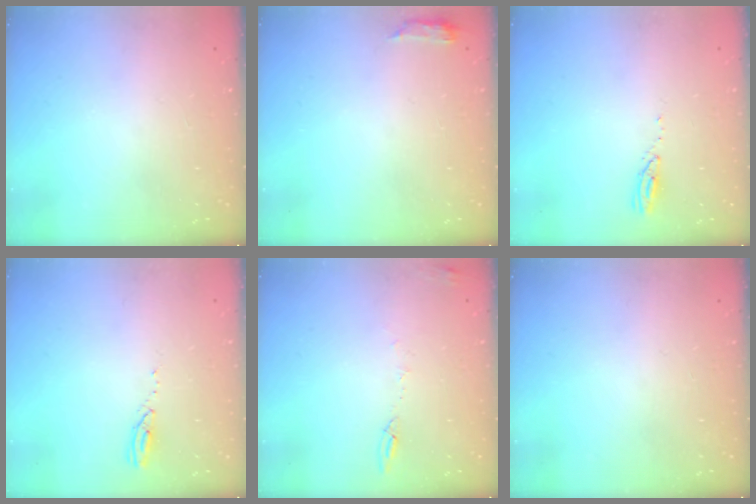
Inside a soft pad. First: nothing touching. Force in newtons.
{"total": 5.1, "press": 5.0, "slide": 0.9}
{"total": 3.0, "press": 2.9, "slide": 0.3}
{"total": 3.2, "press": 3.2, "slide": 0.3}
{"total": 5.2, "press": 5.1, "slide": 0.7}
{"total": 0.0}